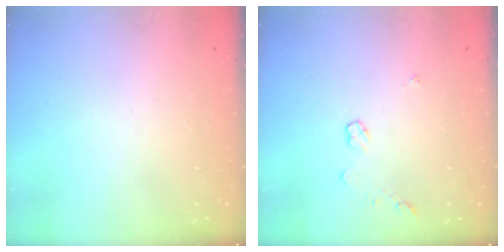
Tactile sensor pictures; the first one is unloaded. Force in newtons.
{"total": 3.3, "press": 3.2, "slide": 0.4}